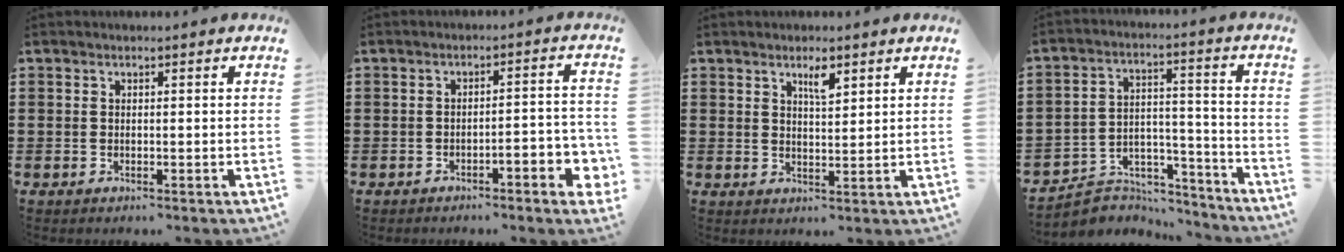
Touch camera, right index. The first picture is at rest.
{"total": 4.0, "force": [-2.6, 0.6, 2.9], "torque": [-0.048, 0.000, -0.048]}
{"total": 3.0, "force": [2.0, 0.8, 2.1], "torque": [-0.031, -0.002, 0.031]}
{"total": 4.6, "force": [-3.9, 2.3, 0.5], "torque": [-0.017, 0.011, -0.079]}